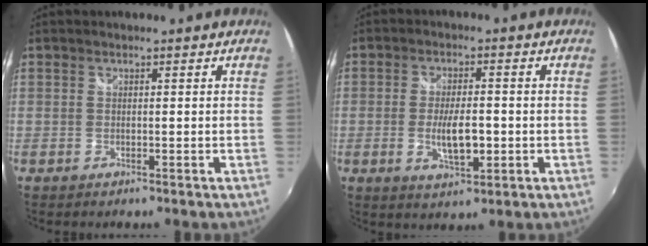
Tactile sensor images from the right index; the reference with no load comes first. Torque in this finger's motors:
{"motor_torque": [0.49, -0.41, 0.29, 0.06]}